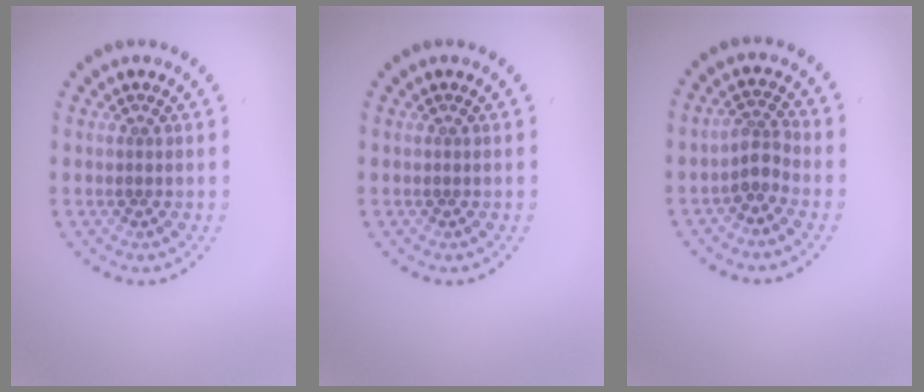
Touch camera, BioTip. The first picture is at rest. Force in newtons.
{"total": 0.0}
{"total": 2.0, "press": 1.4, "slide": 1.3}